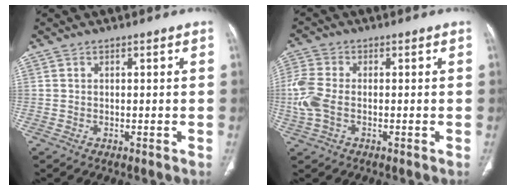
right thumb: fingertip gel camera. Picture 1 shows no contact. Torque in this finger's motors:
{"motor_torque": [-0.03, -0.15, 0.27, 0.51, 0.00]}